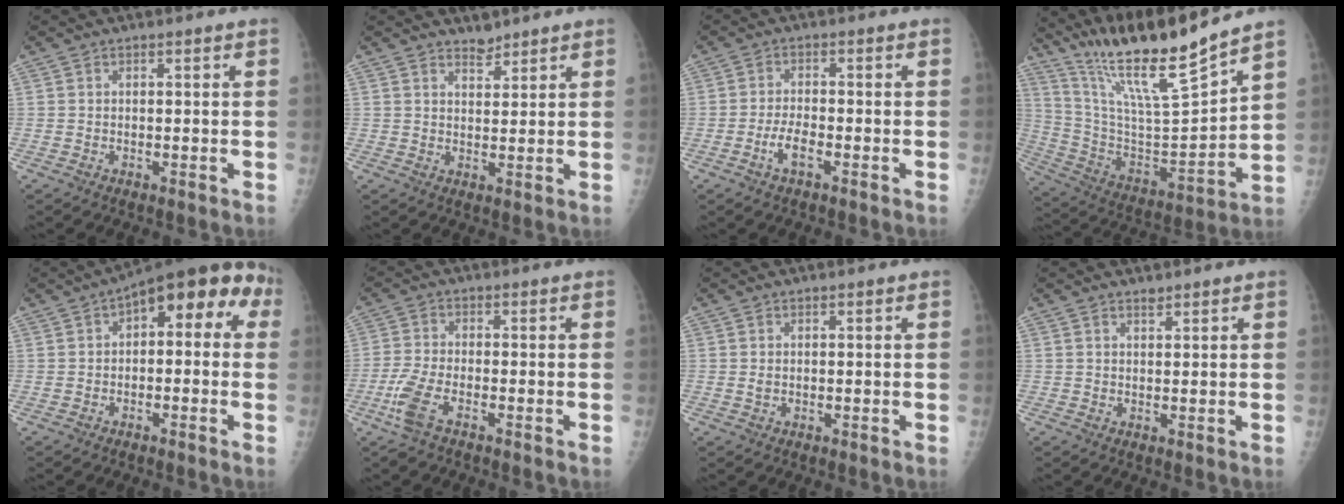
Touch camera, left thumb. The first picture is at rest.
{"total": 2.2, "force": [2.1, 0.9, 0.1], "torque": [0.013, -0.019, 0.033]}
{"total": 3.6, "force": [-2.0, 1.3, 2.8], "torque": [-0.058, 0.013, -0.038]}
{"total": 19.1, "force": [16.1, 0.1, 10.2], "torque": [-0.159, -0.091, 0.303]}
{"total": 12.9, "force": [2.9, 6.4, 10.8], "torque": [-0.101, 0.042, 0.025]}
{"total": 5.6, "force": [-3.2, 1.9, 4.2], "torque": [-0.111, 0.004, -0.068]}
{"total": 0.7, "force": [0.0, 0.4, 0.5], "torque": [-0.011, 0.000, 0.001]}
{"total": 0.7, "force": [0.7, 0.3, 0.0], "torque": [0.003, -0.007, 0.012]}